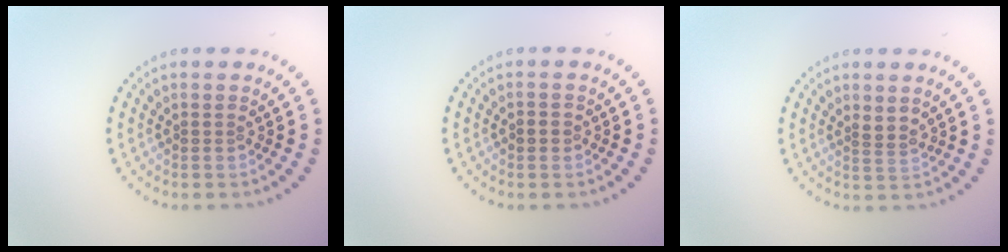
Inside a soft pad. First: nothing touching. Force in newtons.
{"total": 1.0, "press": 0.9, "slide": 0.4}
{"total": 1.6, "press": 1.2, "slide": 1.1}